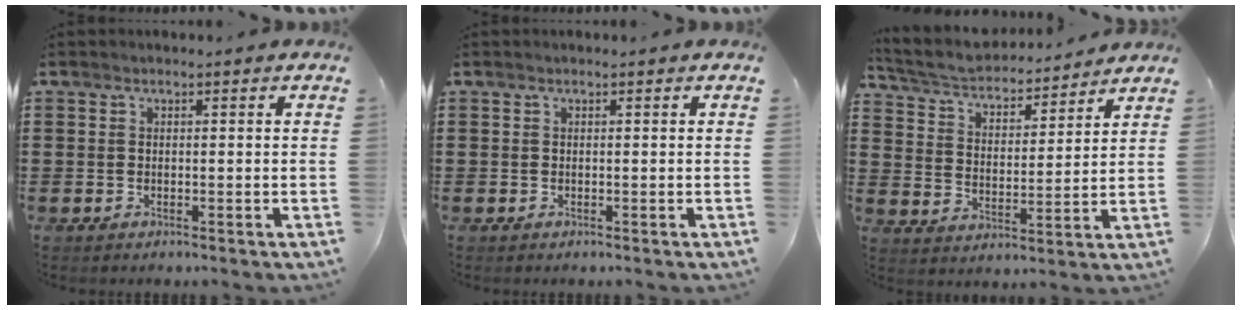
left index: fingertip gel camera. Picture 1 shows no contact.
{"total": 0.0}
{"total": 4.4, "force": [4.2, 0.7, 1.0], "torque": [-0.044, -0.031, 0.067]}